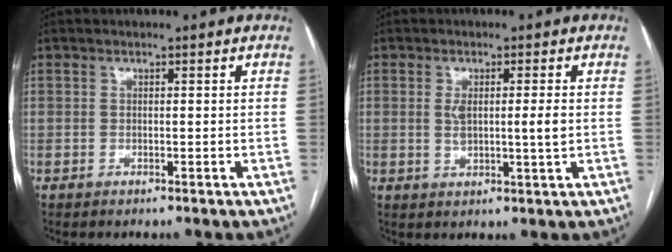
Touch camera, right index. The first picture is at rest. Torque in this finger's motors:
{"motor_torque": [0.67, -0.02, 0.34, 0.08]}